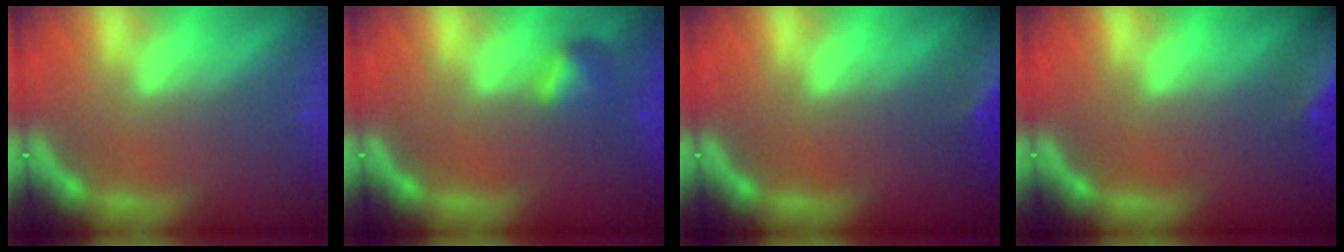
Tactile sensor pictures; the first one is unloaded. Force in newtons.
{"total": 1.9}
{"total": 10.0}
{"total": 8.5}